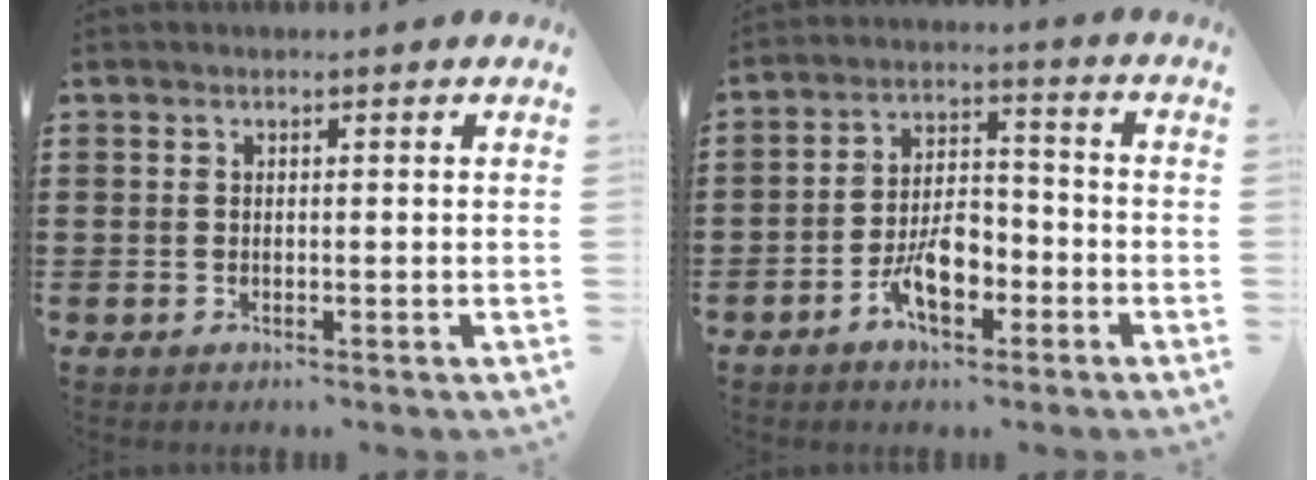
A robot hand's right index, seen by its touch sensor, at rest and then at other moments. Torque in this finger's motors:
{"motor_torque": [1.55, 0.59, 0.35, 0.07]}